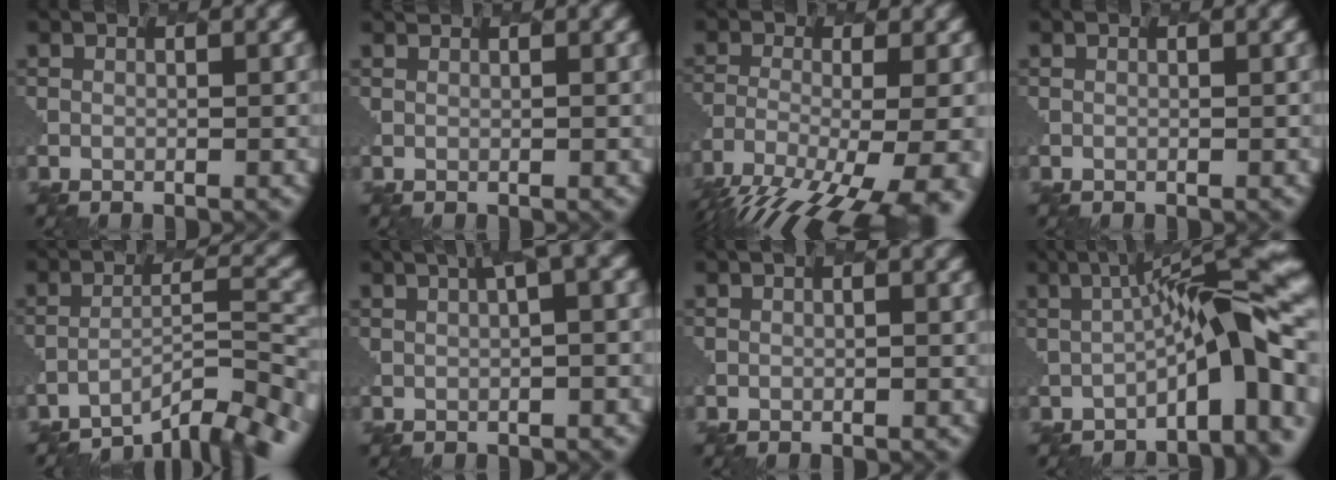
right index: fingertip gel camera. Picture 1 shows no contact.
{"total": 1.2, "force": [0.9, 0.5, 0.7], "torque": [-0.001, 0.010, 0.001]}
{"total": 12.5, "force": [-8.9, 3.4, 8.1], "torque": [-0.150, -0.027, -0.126]}
{"total": 0.0}
{"total": 6.6, "force": [-6.0, 0.4, 2.7], "torque": [-0.045, 0.013, -0.105]}
{"total": 6.0, "force": [1.8, 1.7, 5.5], "torque": [-0.047, 0.029, 0.027]}
{"total": 1.2, "force": [0.5, 0.5, 0.9], "torque": [-0.002, 0.011, -0.001]}
{"total": 9.4, "force": [-1.0, 2.0, 9.1], "torque": [-0.128, 0.019, -0.023]}